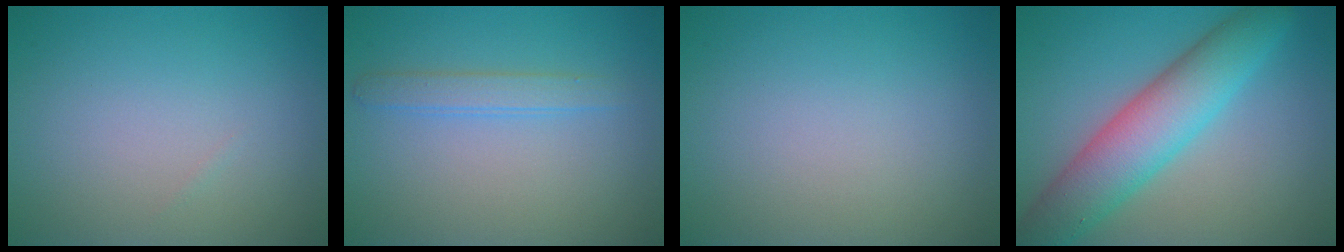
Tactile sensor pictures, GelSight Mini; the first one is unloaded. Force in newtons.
{"total": 1.8, "press": 1.8, "slide": 0.1}
{"total": 0.0}
{"total": 7.4, "press": 7.4, "slide": 0.2}